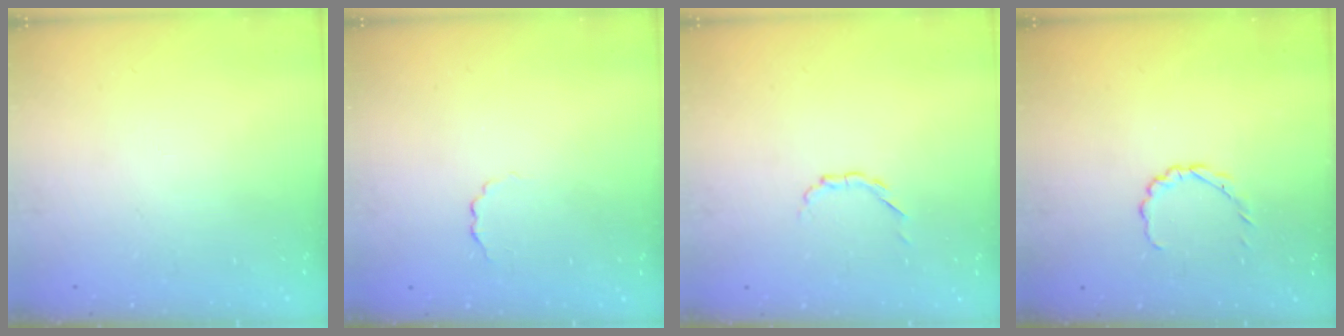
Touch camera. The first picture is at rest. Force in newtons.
{"total": 1.5, "press": 1.4, "slide": 0.5}
{"total": 2.1, "press": 2.1, "slide": 0.6}
{"total": 2.4, "press": 2.2, "slide": 0.9}